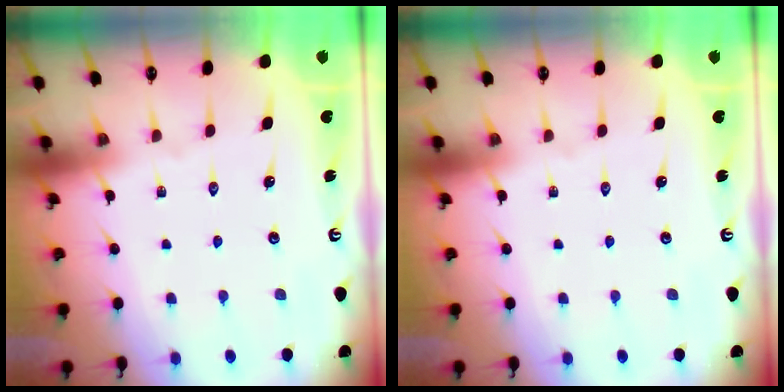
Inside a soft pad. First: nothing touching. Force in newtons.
{"total": 0.0}